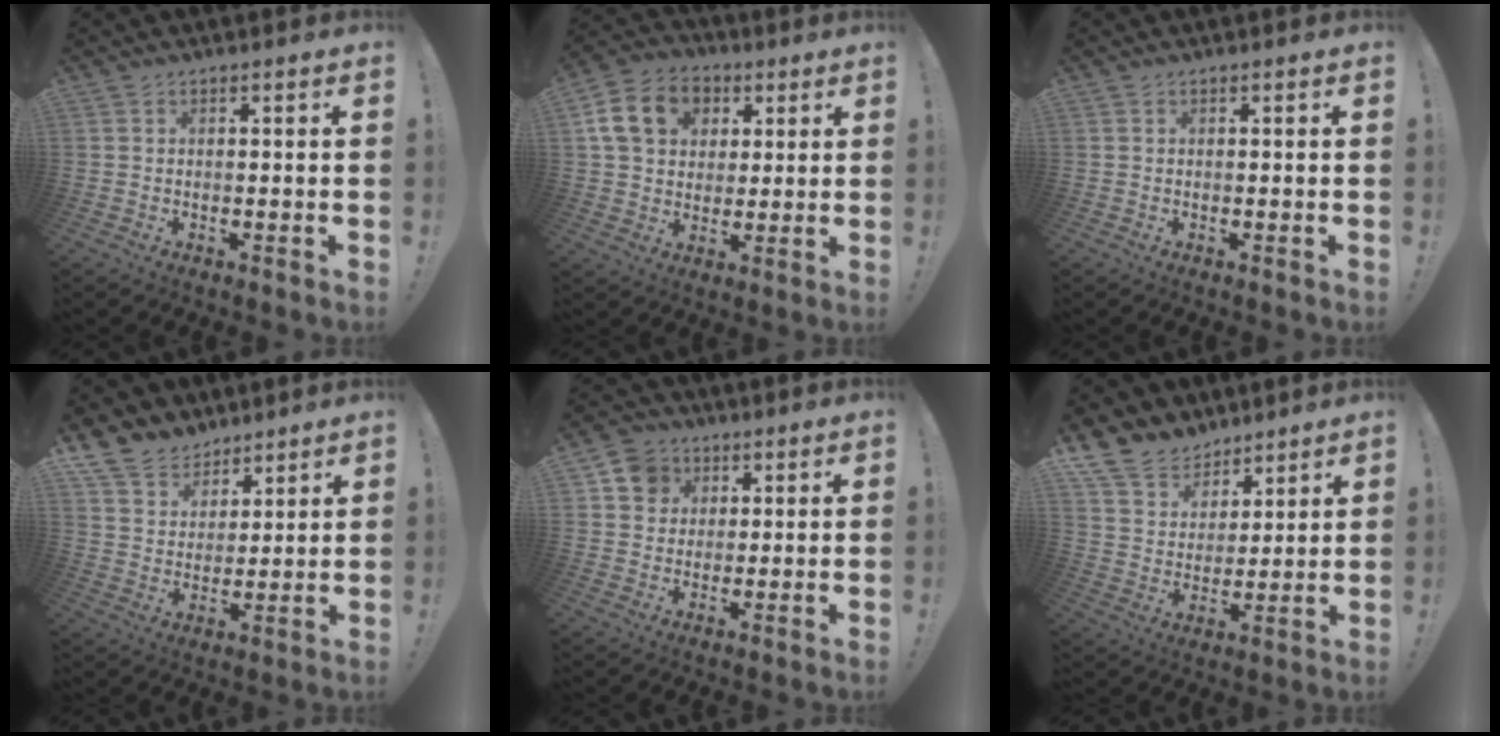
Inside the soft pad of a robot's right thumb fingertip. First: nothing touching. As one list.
[{"total": 15.9, "force": [4.9, 12.6, 8.3], "torque": [-0.117, -0.001, 0.101]}, {"total": 0.0}, {"total": 10.1, "force": [7.8, 6.3, 1.3], "torque": [-0.033, -0.065, 0.155]}, {"total": 8.6, "force": [3.3, 7.6, 2.2], "torque": [-0.030, -0.015, 0.069]}, {"total": 12.4, "force": [9.3, 7.7, 2.6], "torque": [-0.055, -0.074, 0.181]}]